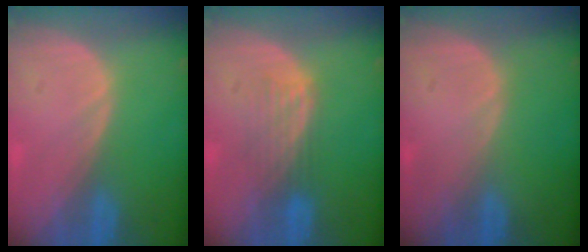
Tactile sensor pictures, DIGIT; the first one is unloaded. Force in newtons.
{"total": 4.6, "press": 3.8, "slide": 2.6}
{"total": 0.0}